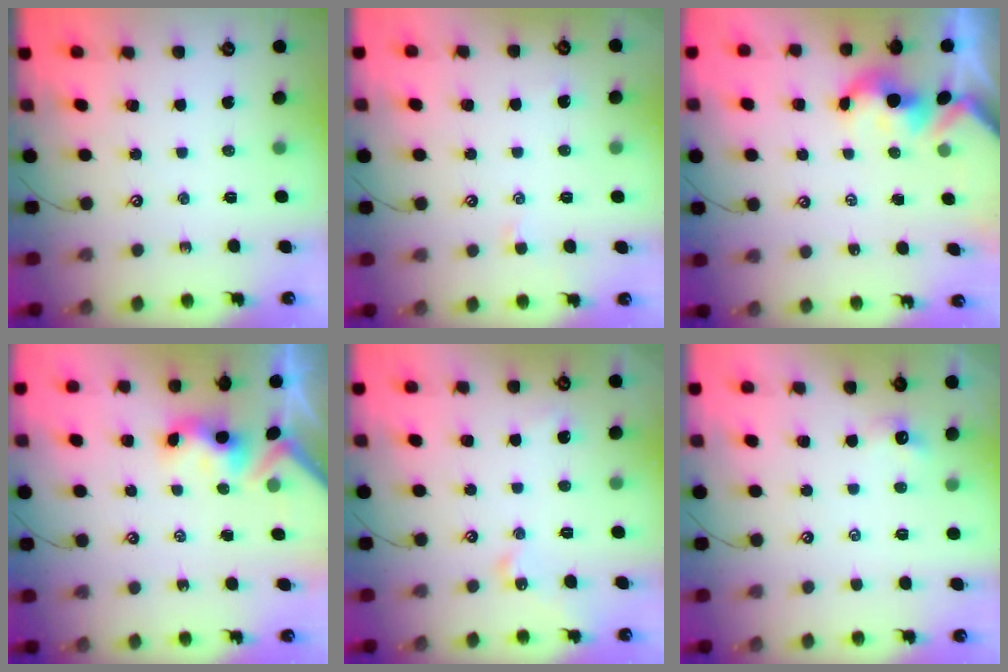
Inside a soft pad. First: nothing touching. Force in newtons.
{"total": 1.8, "press": 1.7, "slide": 0.3}
{"total": 2.0, "press": 2.0, "slide": 0.2}
{"total": 3.1, "press": 3.0, "slide": 0.5}
{"total": 2.7, "press": 2.6, "slide": 0.5}
{"total": 0.7, "press": 0.3, "slide": 0.6}